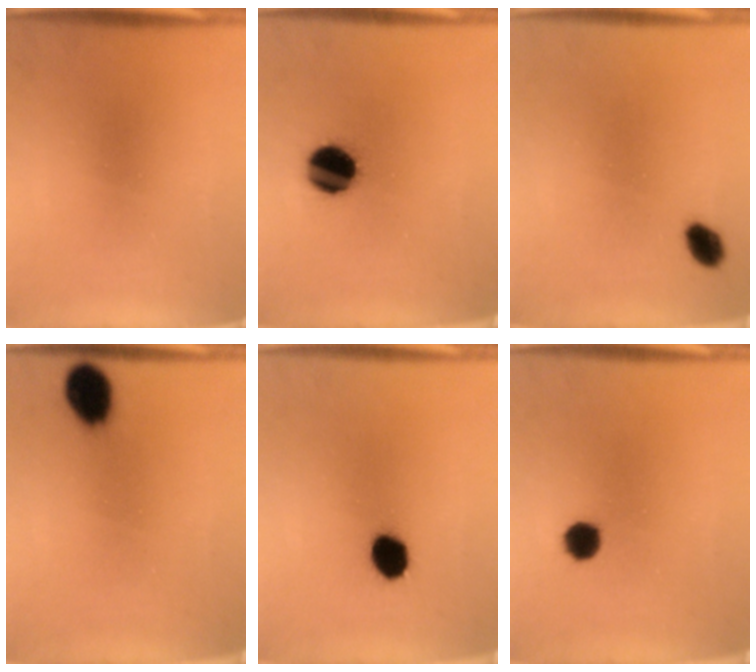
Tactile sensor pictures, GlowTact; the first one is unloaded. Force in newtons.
{"total": 11.9}
{"total": 3.6}
{"total": 7.8}
{"total": 7.0}
{"total": 4.3}